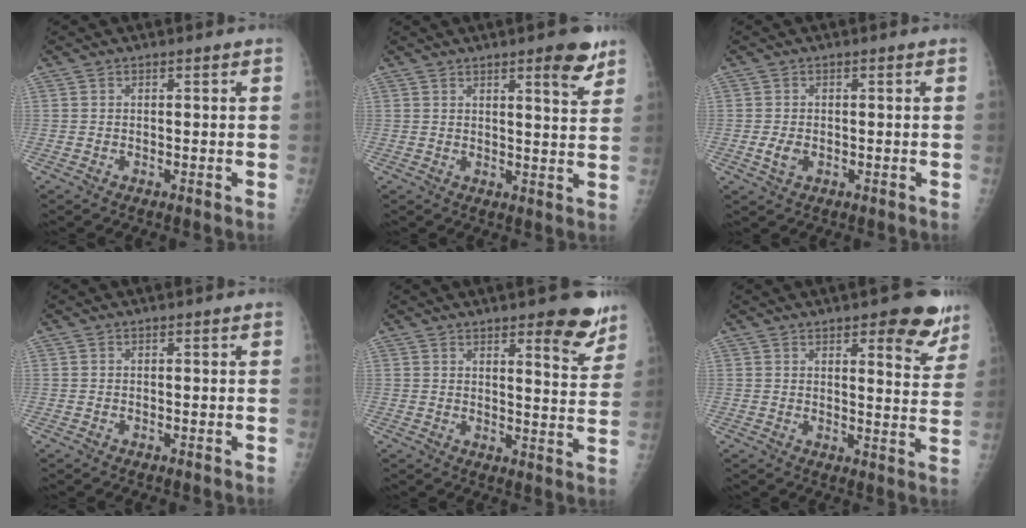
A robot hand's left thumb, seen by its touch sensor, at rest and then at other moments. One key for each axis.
{"total": 6.8, "fx": 4.3, "fy": 1.4, "fz": 5.0, "tx": -0.056, "ty": -0.025, "tz": 0.054}
{"total": 2.4, "fx": -0.4, "fy": 1.5, "fz": 1.8, "tx": -0.035, "ty": -0.002, "tz": -0.006}
{"total": 0.0}
{"total": 9.8, "fx": 6.5, "fy": 2.6, "fz": 6.8, "tx": -0.055, "ty": -0.040, "tz": 0.082}
{"total": 10.6, "fx": 6.7, "fy": 3.6, "fz": 7.5, "tx": -0.053, "ty": -0.035, "tz": 0.081}